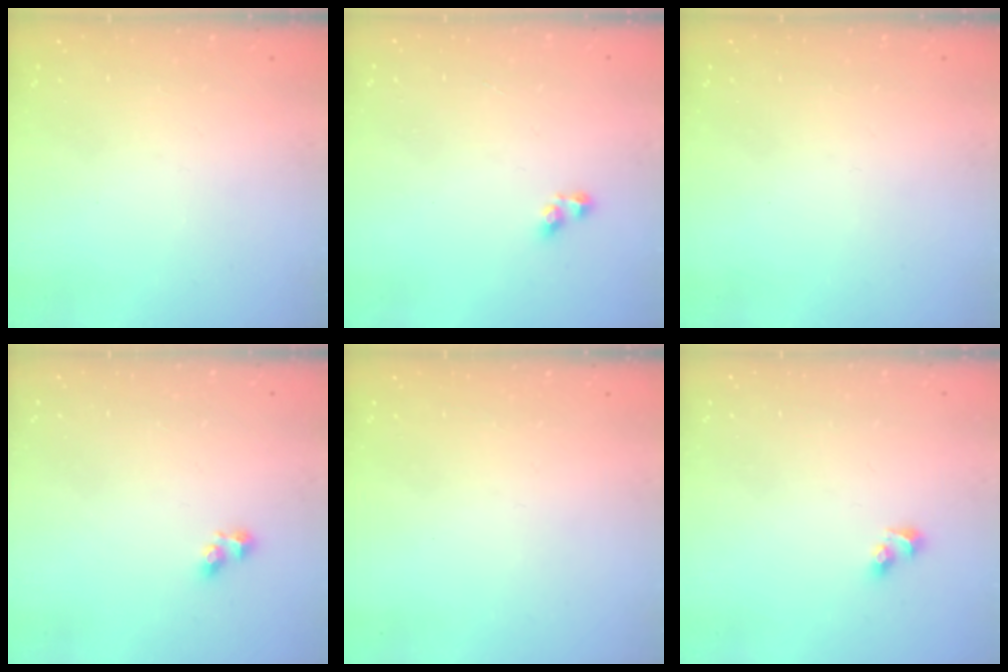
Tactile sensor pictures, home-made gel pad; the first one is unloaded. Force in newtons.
{"total": 2.5, "press": 2.5, "slide": 0.1}
{"total": 0.0}
{"total": 3.6, "press": 3.4, "slide": 1.3}
{"total": 0.0}
{"total": 3.5, "press": 3.1, "slide": 1.6}